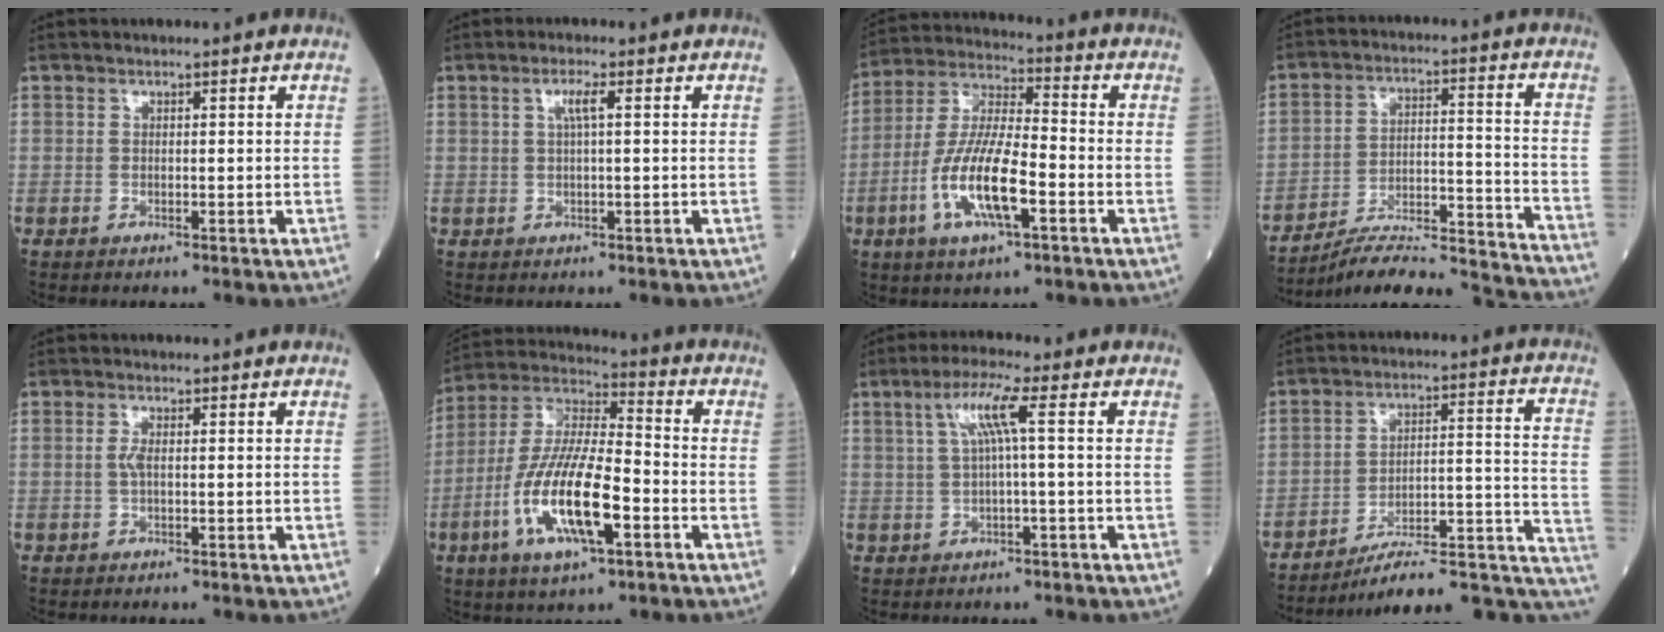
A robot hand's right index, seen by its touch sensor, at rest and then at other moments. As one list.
[{"total": 2.3, "force": [0.6, 0.0, 2.2], "torque": [-0.045, 0.005, 0.013]}, {"total": 13.1, "force": [-4.4, 2.9, 12.0], "torque": [-0.249, -0.002, -0.080]}, {"total": 21.5, "force": [-20.5, -0.3, 6.5], "torque": [-0.075, 0.009, -0.295]}, {"total": 1.3, "force": [-0.1, 0.1, 1.3], "torque": [-0.030, 0.000, -0.001]}, {"total": 16.4, "force": [-5.3, 3.9, 15.0], "torque": [-0.311, -0.008, -0.095]}, {"total": 5.2, "force": [1.1, -0.6, 5.1], "torque": [-0.102, 0.016, 0.029]}, {"total": 16.6, "force": [-12.8, 4.4, 9.7], "torque": [-0.068, 0.069, -0.170]}]